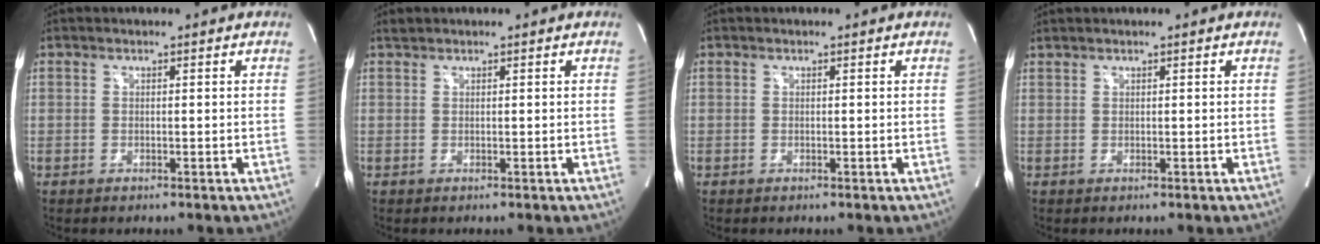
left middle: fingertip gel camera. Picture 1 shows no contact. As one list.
[{"total": 0.6, "force": [0.6, -0.1, 0.0], "torque": [-0.013, 0.007, 0.018]}, {"total": 0.0}, {"total": 0.7, "force": [0.7, -0.1, 0.2], "torque": [-0.013, 0.013, 0.022]}]